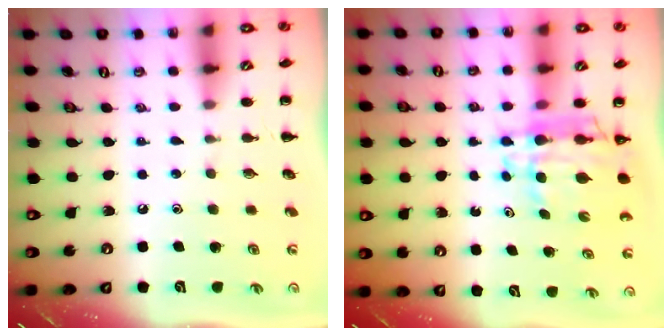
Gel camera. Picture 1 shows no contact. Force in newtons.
{"total": 8.5, "press": 7.9, "slide": 3.0}